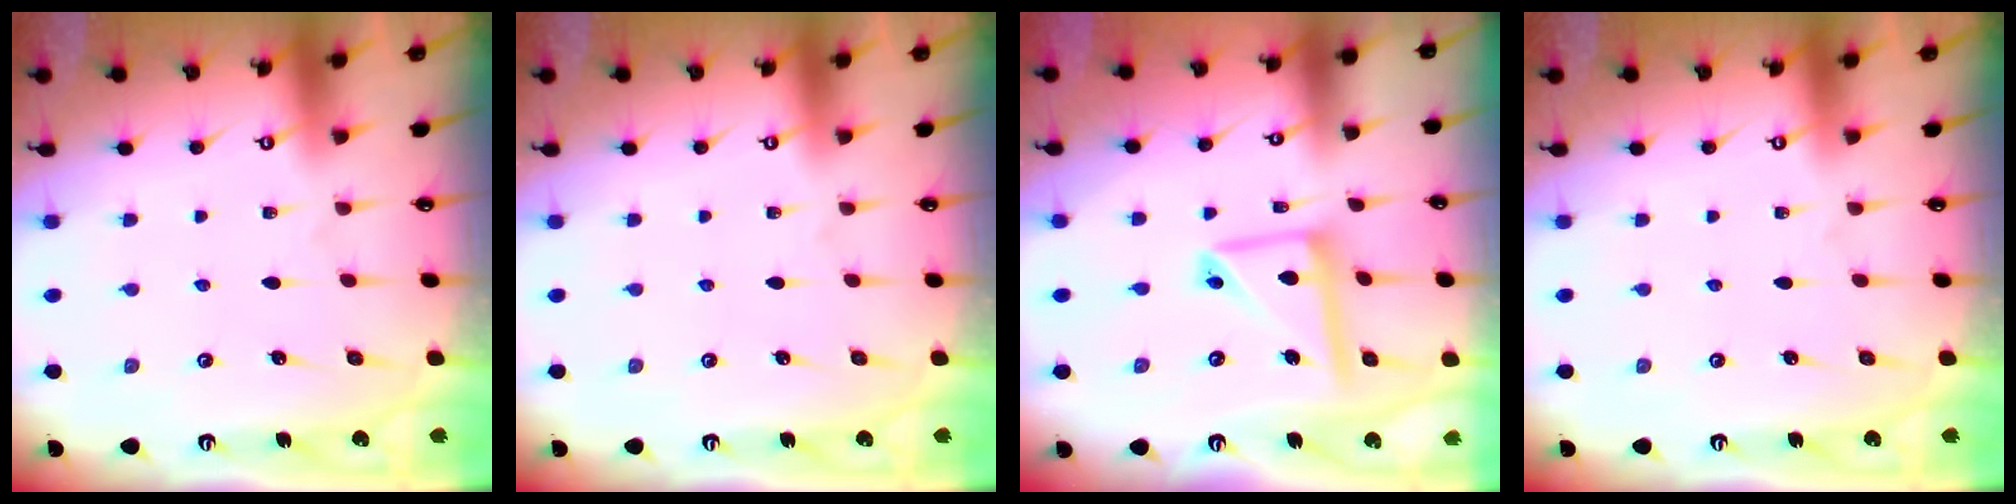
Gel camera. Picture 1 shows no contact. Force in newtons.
{"total": 0.0}
{"total": 12.1, "press": 12.0, "slide": 1.3}
{"total": 0.0}